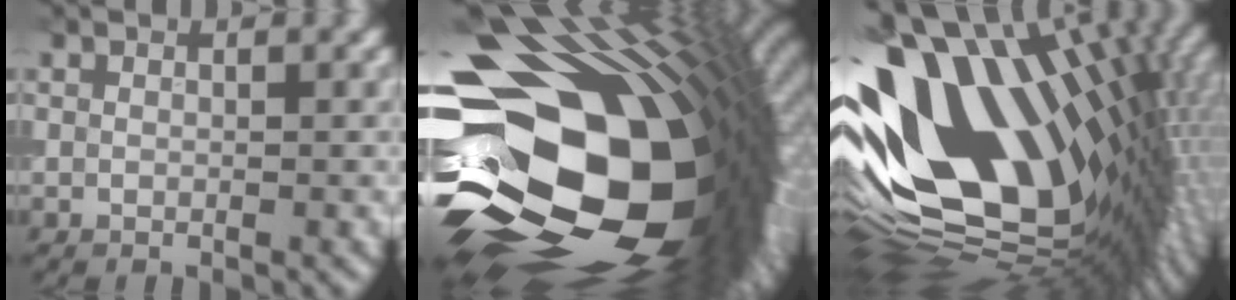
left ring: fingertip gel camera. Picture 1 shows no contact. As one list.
[{"total": 22.1, "force": [-2.6, 14.2, 16.8], "torque": [-0.287, -0.039, -0.043]}, {"total": 18.8, "force": [2.9, 10.5, 15.3], "torque": [-0.295, -0.023, 0.055]}]